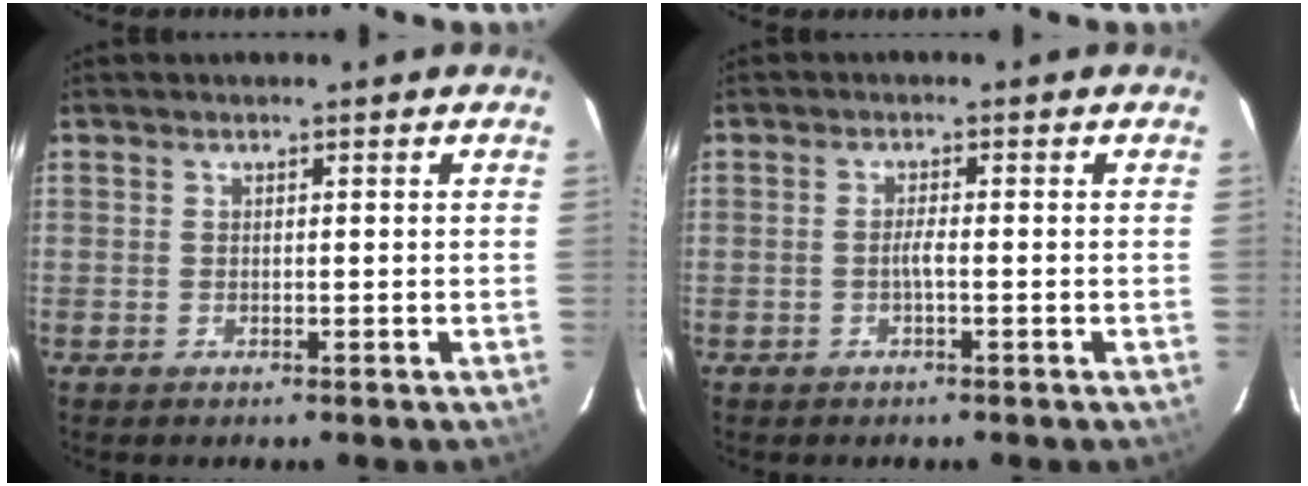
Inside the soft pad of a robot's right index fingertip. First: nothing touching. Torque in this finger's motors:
{"motor_torque": [0.37, -0.03, 0.27, 0.07]}